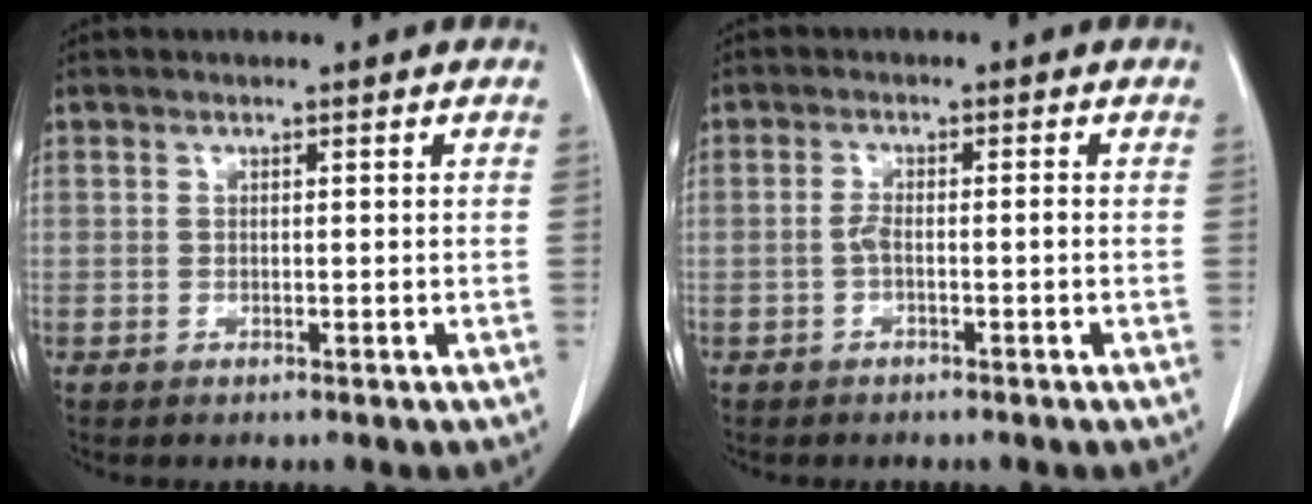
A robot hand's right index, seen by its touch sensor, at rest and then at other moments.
{"total": 2.0, "force": [-0.7, 0.4, 1.8], "torque": [-0.033, 0.003, -0.012]}